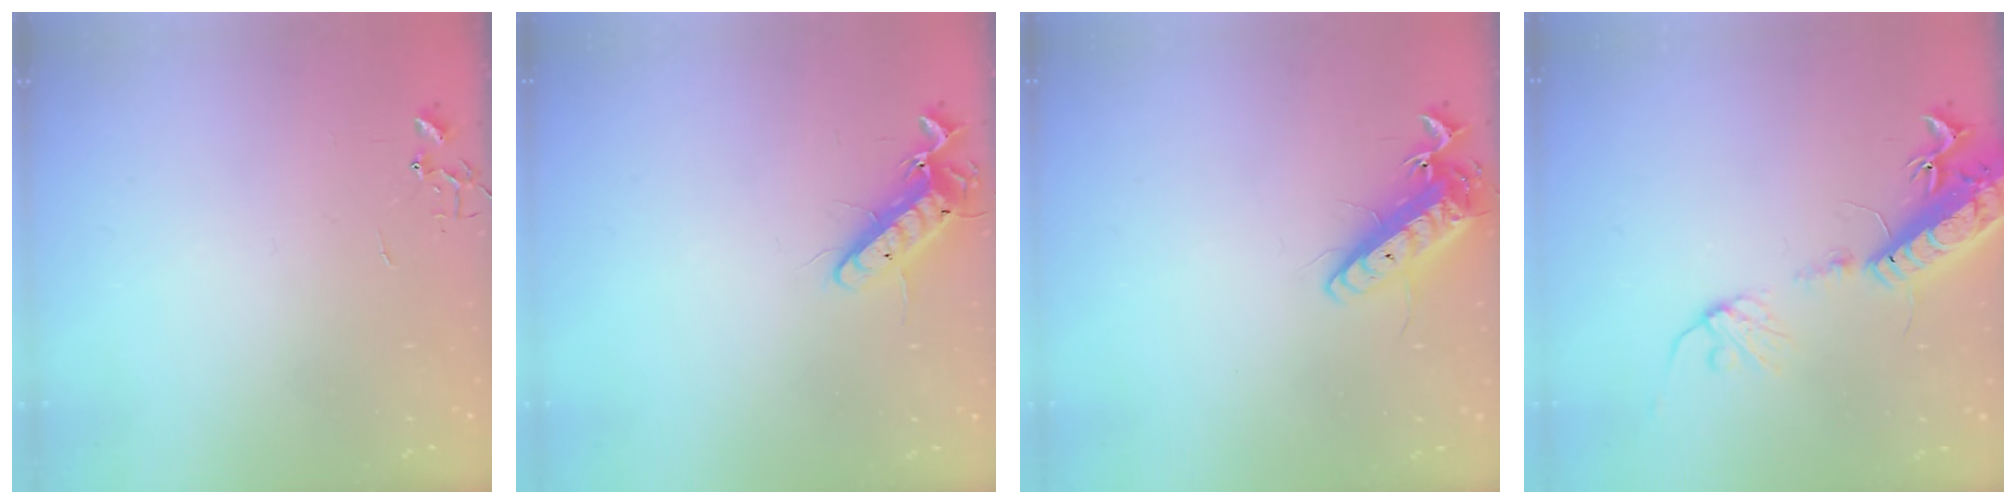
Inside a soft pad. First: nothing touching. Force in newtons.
{"total": 13.1, "press": 12.9, "slide": 2.2}
{"total": 13.6, "press": 13.4, "slide": 2.3}
{"total": 16.6, "press": 16.2, "slide": 3.8}